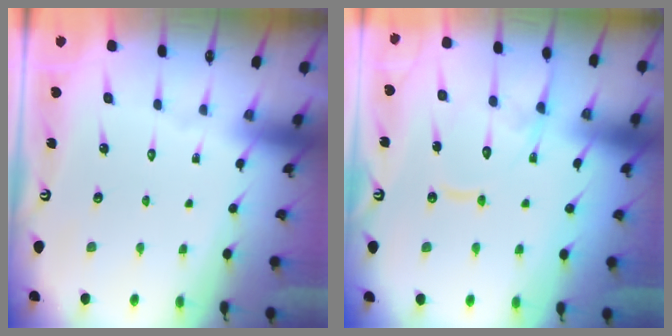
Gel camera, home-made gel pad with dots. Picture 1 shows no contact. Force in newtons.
{"total": 12.9, "press": 12.8, "slide": 1.2}